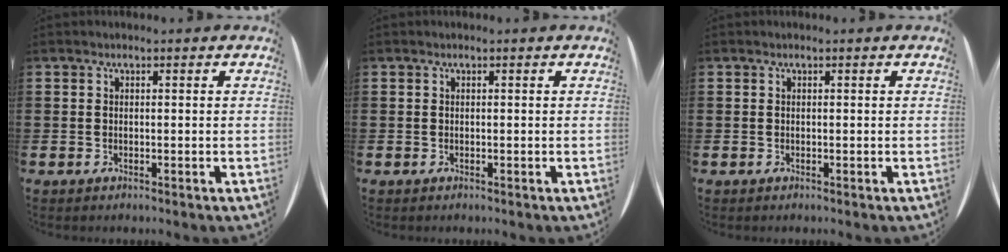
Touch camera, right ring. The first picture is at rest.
{"total": 0.0}
{"total": 0.0}